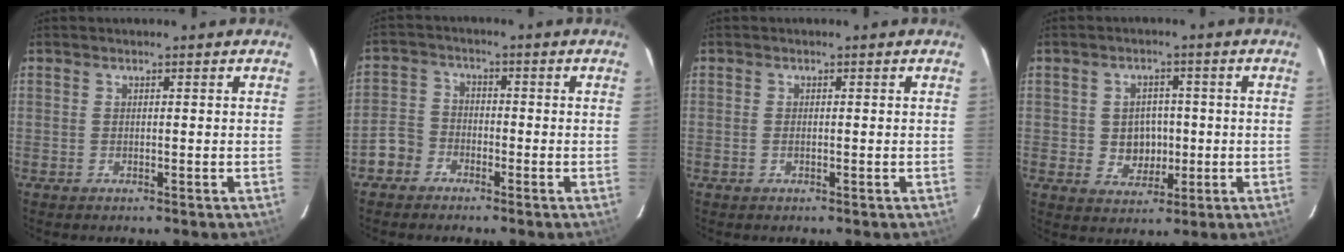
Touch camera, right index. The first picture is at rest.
{"total": 4.4, "force": [-2.5, 3.5, 0.9], "torque": [-0.023, 0.015, -0.054]}
{"total": 0.6, "force": [-0.1, 0.3, 0.5], "torque": [-0.011, 0.000, -0.003]}
{"total": 5.7, "force": [-0.4, 5.1, 2.5], "torque": [-0.051, 0.010, 0.007]}